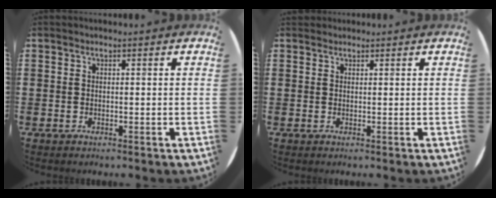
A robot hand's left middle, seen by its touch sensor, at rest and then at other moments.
{"total": 0.6, "force": [0.5, 0.2, -0.1], "torque": [0.010, 0.000, 0.009]}